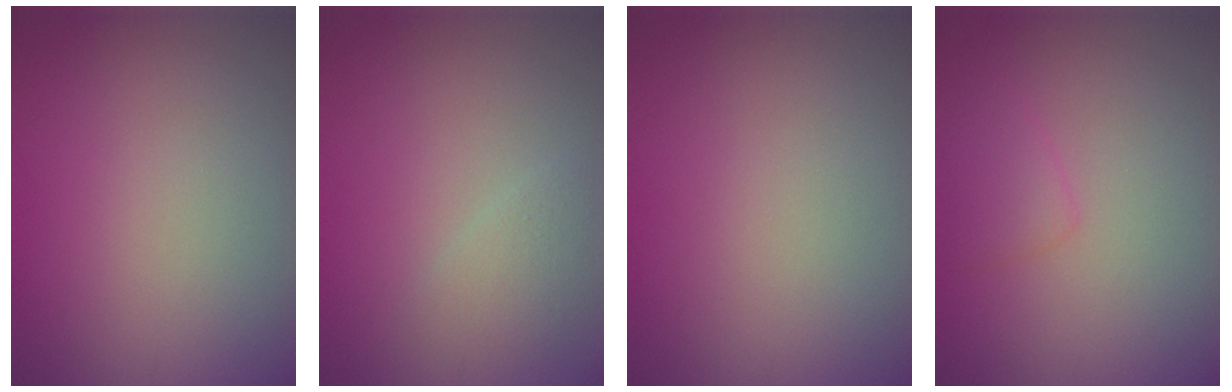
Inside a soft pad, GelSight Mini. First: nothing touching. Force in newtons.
{"total": 1.5, "press": 1.5, "slide": 0.1}
{"total": 0.0}
{"total": 1.8, "press": 1.8, "slide": 0.2}